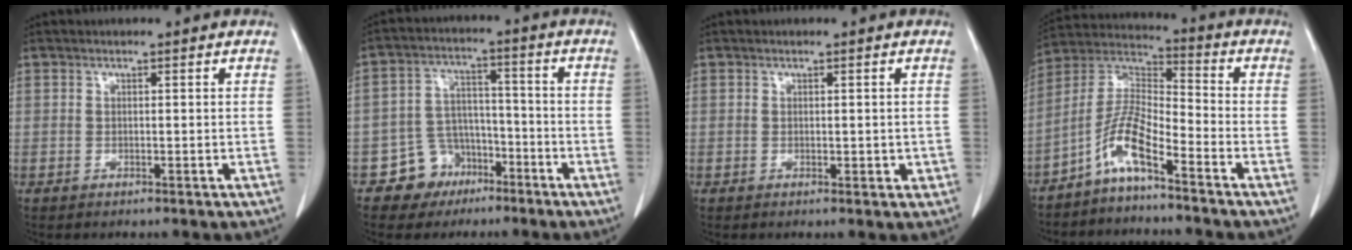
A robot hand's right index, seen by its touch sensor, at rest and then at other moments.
{"total": 7.4, "force": [-4.3, 5.9, 0.9], "torque": [-0.009, 0.017, -0.066]}
{"total": 1.6, "force": [-0.1, 0.9, 1.3], "torque": [-0.015, -0.001, 0.003]}
{"total": 8.2, "force": [-5.3, 1.0, 6.2], "torque": [-0.135, 0.013, -0.111]}